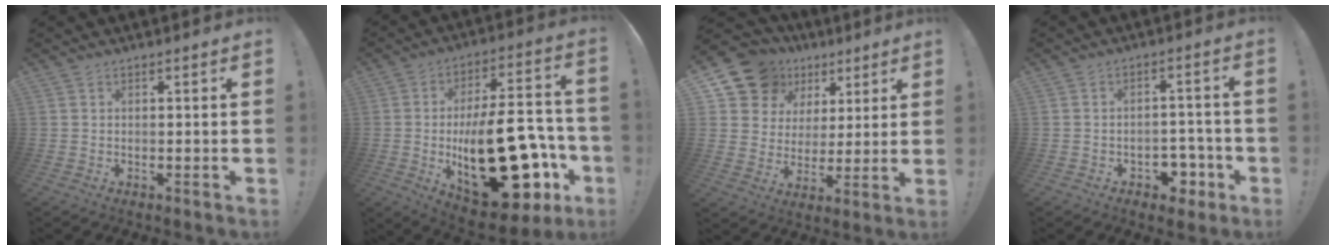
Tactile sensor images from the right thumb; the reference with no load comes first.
{"total": 29.9, "force": [-7.1, 13.8, 25.6], "torque": [-0.435, 0.043, -0.091]}
{"total": 13.2, "force": [7.3, 10.3, 4.0], "torque": [-0.072, -0.041, 0.151]}
{"total": 7.4, "force": [-3.6, 5.6, 3.3], "torque": [-0.033, 0.038, -0.054]}